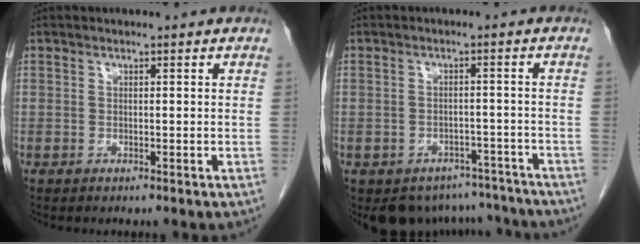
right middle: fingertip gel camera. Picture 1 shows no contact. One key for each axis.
{"total": 9.7, "fx": -8.4, "fy": 4.9, "fz": 0.9, "tx": 0.004, "ty": 0.024, "tz": -0.095}